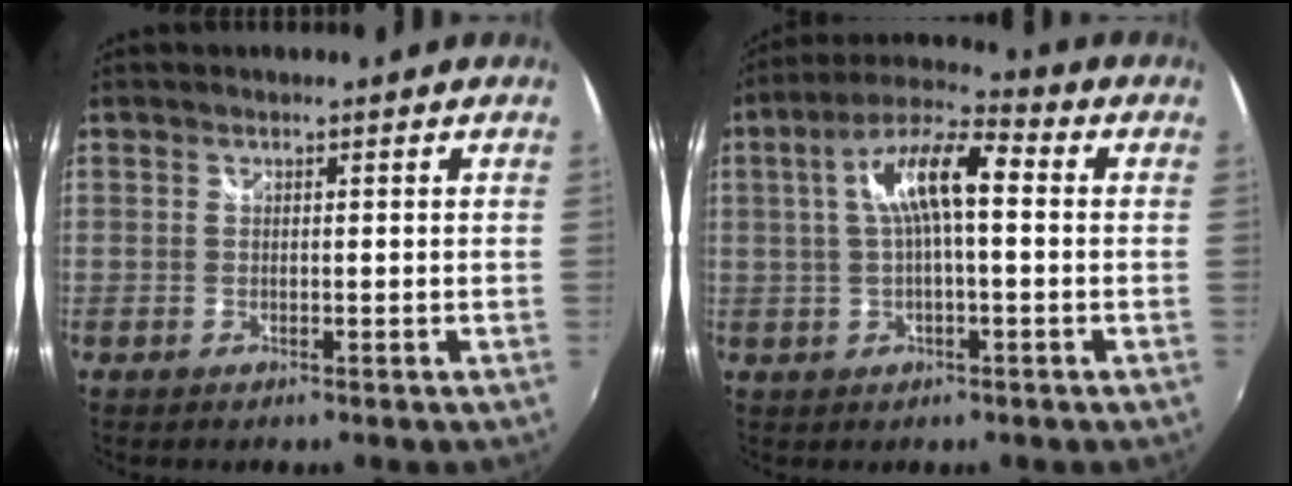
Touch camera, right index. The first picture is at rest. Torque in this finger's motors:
{"motor_torque": [0.94, -0.19, 0.68, 0.15]}